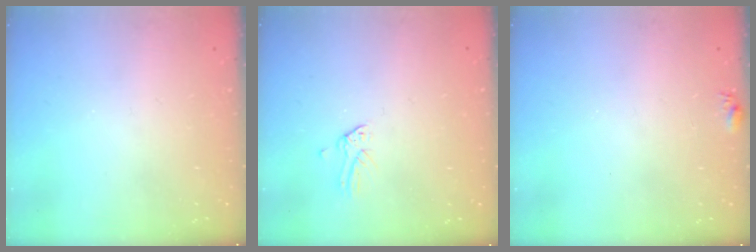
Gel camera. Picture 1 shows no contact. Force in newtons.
{"total": 0.0}
{"total": 5.0, "press": 4.9, "slide": 0.6}